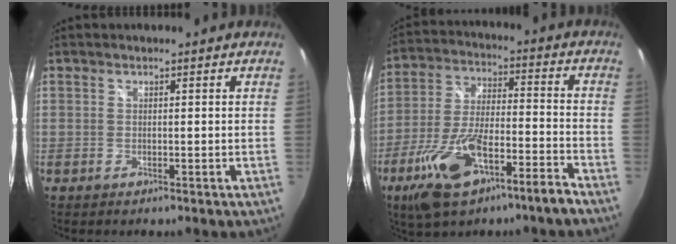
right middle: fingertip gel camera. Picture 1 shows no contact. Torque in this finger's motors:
{"motor_torque": [1.44, -0.70, 0.62, 0.21]}